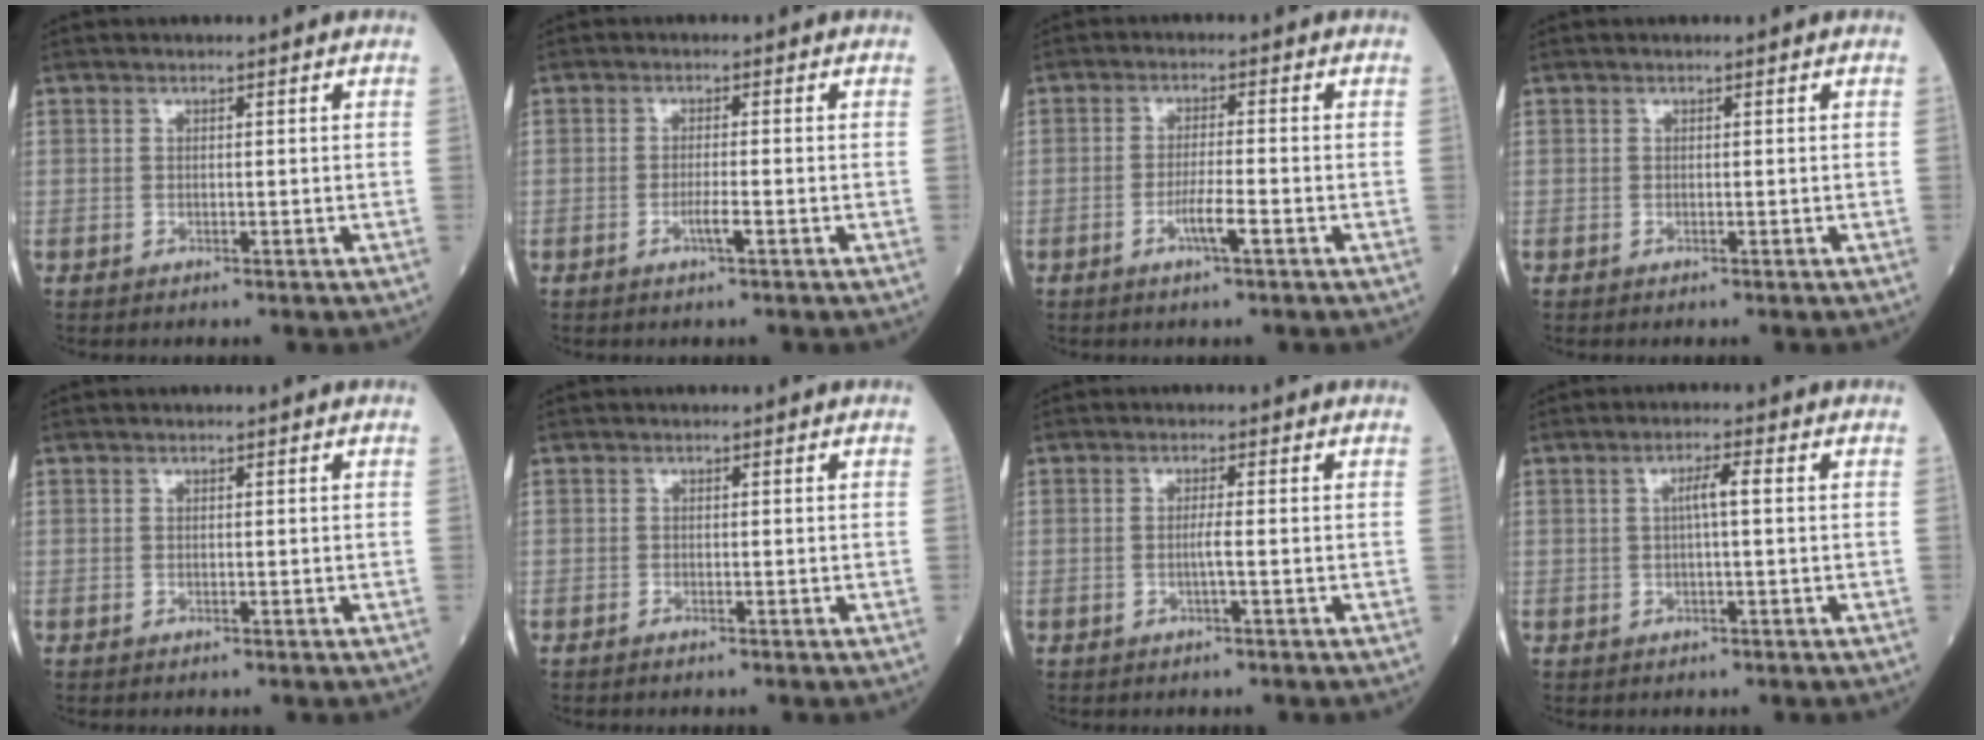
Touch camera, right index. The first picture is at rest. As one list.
[{"total": 2.0, "force": [-1.0, -0.1, 1.7], "torque": [-0.036, -0.002, -0.017]}, {"total": 3.6, "force": [-1.7, -0.1, 3.2], "torque": [-0.063, -0.004, -0.032]}, {"total": 0.0}, {"total": 0.0}, {"total": 0.0}, {"total": 1.5, "force": [-0.5, -0.4, 1.3], "torque": [-0.027, 0.000, -0.010]}, {"total": 2.8, "force": [0.3, 0.1, 2.8], "torque": [-0.051, 0.005, 0.005]}]